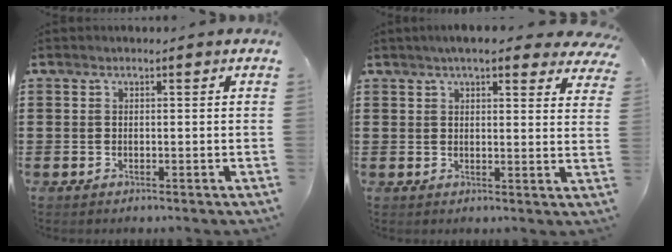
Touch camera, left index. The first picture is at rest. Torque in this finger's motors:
{"motor_torque": [2.14, 0.00, 0.15, -0.09]}